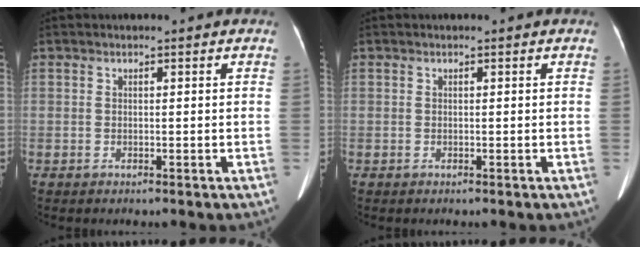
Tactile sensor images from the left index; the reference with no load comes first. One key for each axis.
{"total": 0.0}